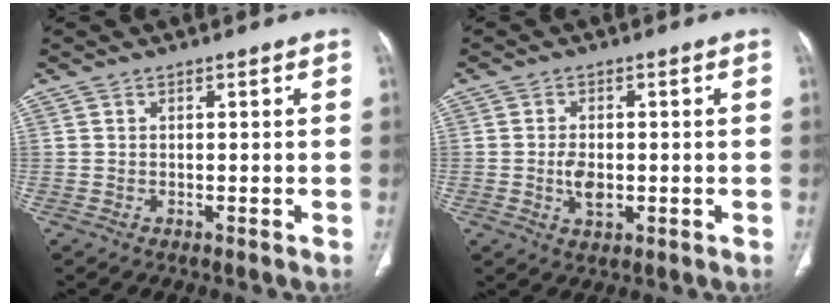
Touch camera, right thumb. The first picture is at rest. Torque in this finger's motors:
{"motor_torque": [1.69, 1.07, 1.00, -0.32, 0.03]}